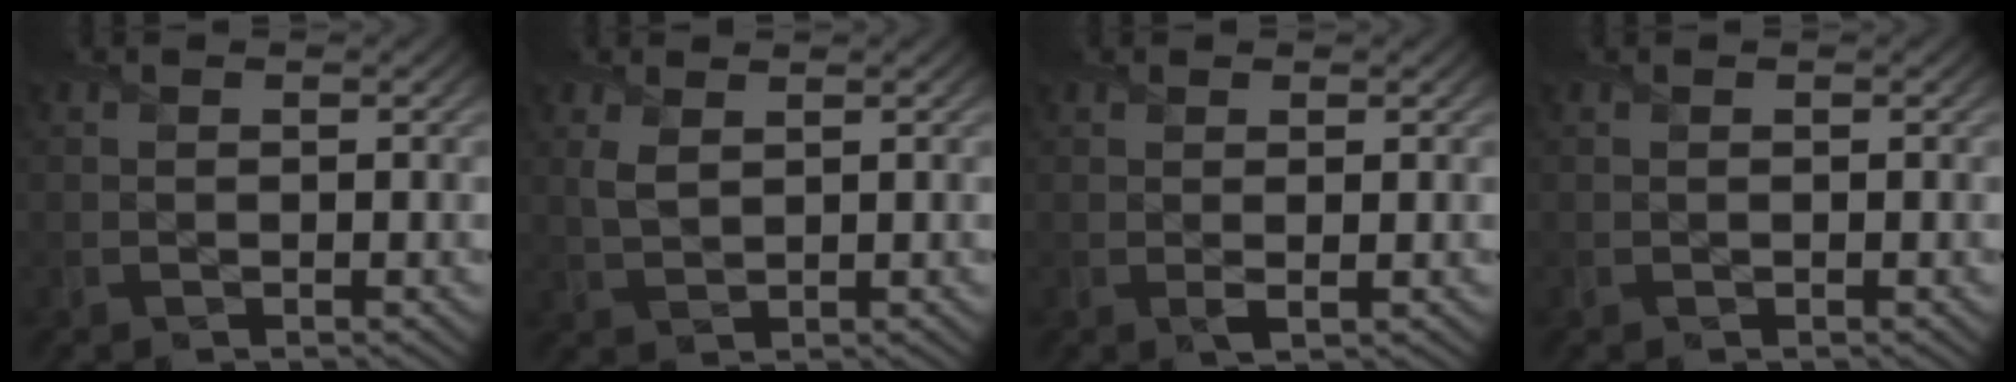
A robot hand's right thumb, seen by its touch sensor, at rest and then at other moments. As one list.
[{"total": 2.4, "force": [1.3, 1.1, 1.6], "torque": [-0.048, -0.001, 0.029]}, {"total": 1.0, "force": [0.2, 0.2, 0.9], "torque": [-0.020, -0.001, 0.004]}, {"total": 0.0}]